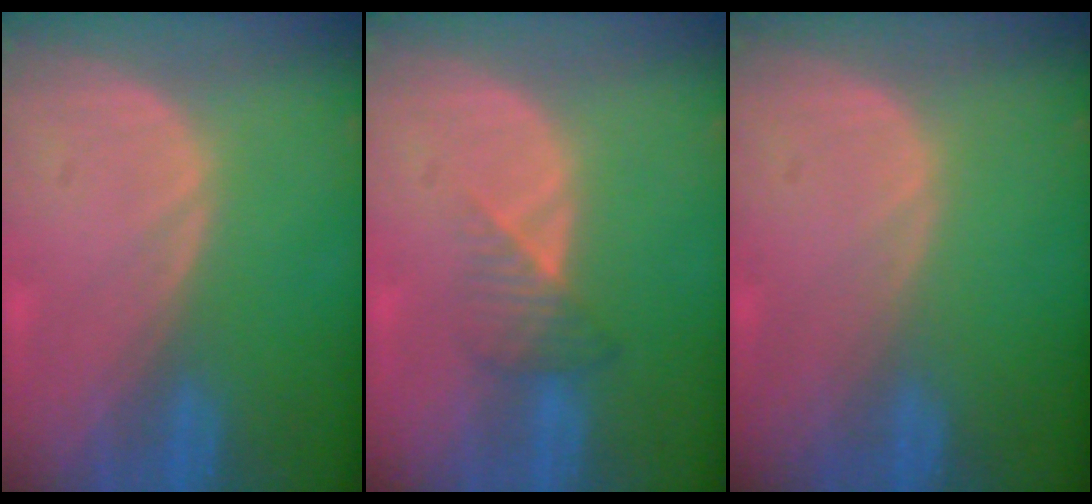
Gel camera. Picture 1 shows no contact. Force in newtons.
{"total": 3.4, "press": 3.0, "slide": 1.5}
{"total": 0.0}